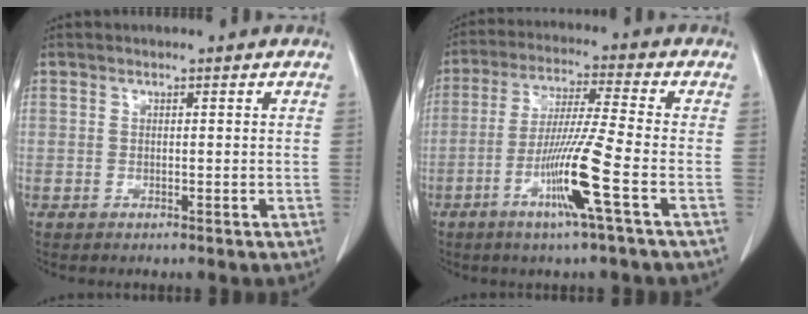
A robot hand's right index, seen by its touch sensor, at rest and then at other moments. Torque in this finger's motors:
{"motor_torque": [1.81, -0.33, 0.84, 0.14]}